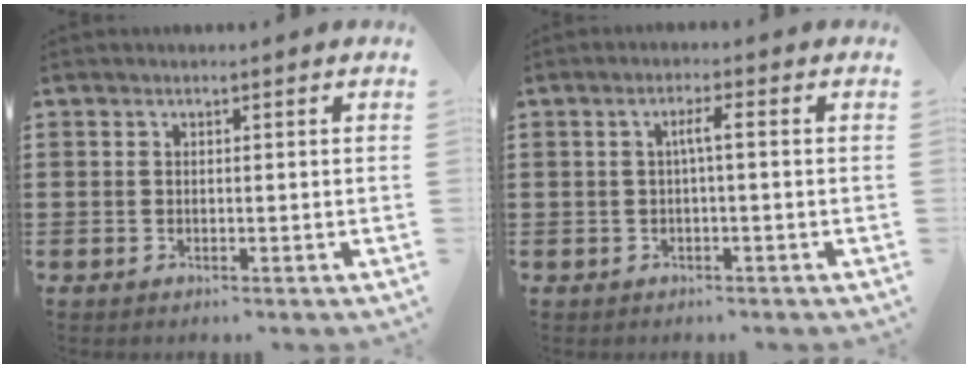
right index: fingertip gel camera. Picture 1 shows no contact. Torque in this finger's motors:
{"motor_torque": [0.63, -0.31, 0.24, 0.10]}